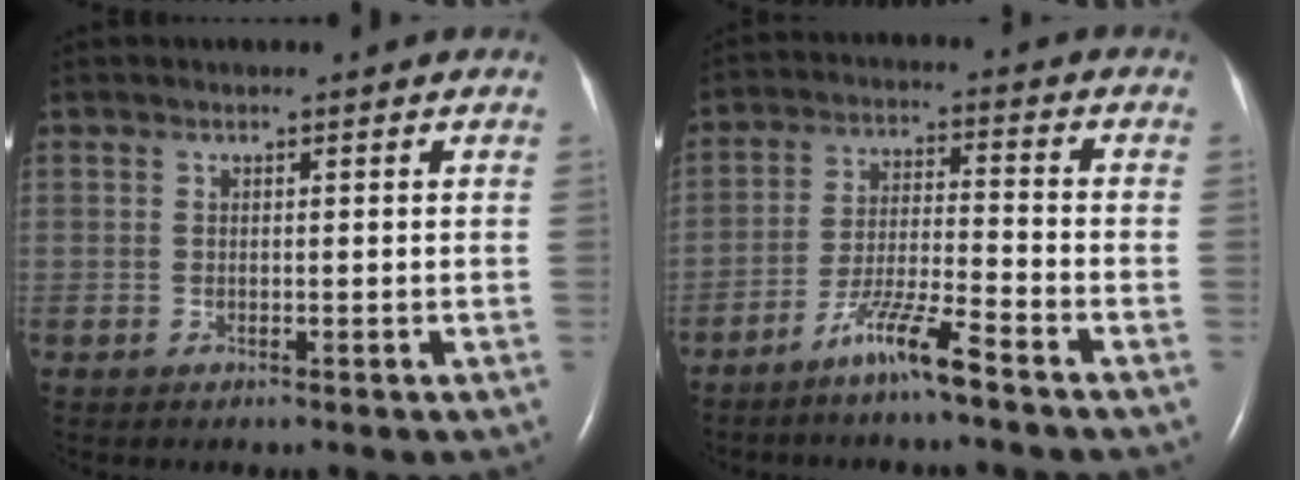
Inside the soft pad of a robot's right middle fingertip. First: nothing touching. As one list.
[{"total": 7.2, "force": [-5.4, -0.4, 4.8], "torque": [-0.094, -0.015, -0.108]}]